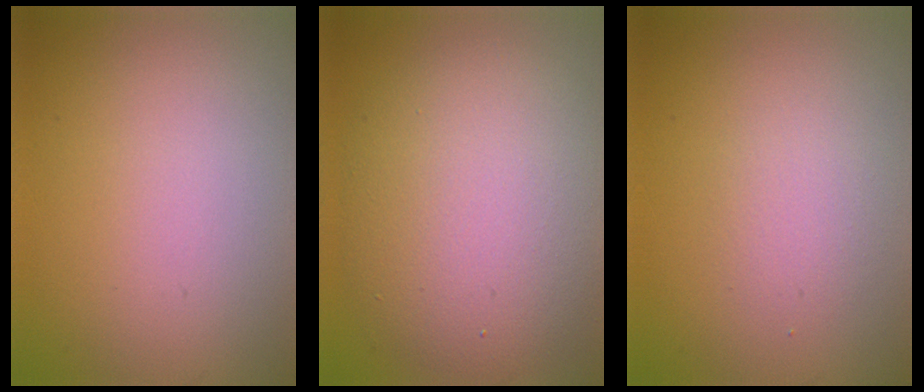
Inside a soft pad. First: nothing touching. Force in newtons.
{"total": 9.5, "press": 9.5, "slide": 0.3}
{"total": 1.6, "press": 1.6, "slide": 0.0}